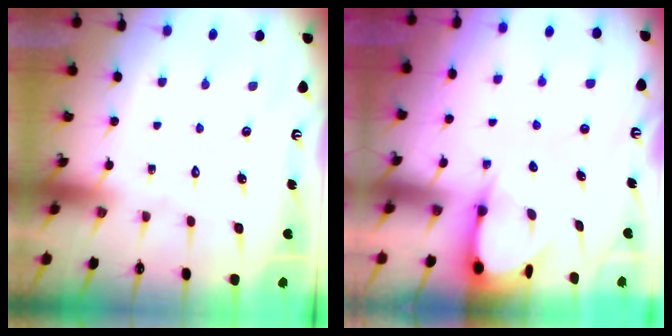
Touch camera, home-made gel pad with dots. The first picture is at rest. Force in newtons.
{"total": 3.4, "press": 3.4, "slide": 0.3}